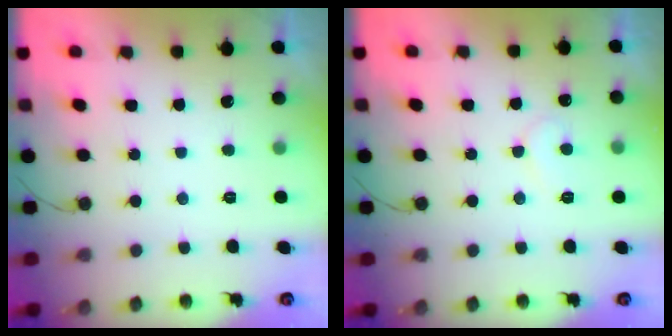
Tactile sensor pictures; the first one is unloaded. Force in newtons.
{"total": 6.3, "press": 6.3, "slide": 0.4}